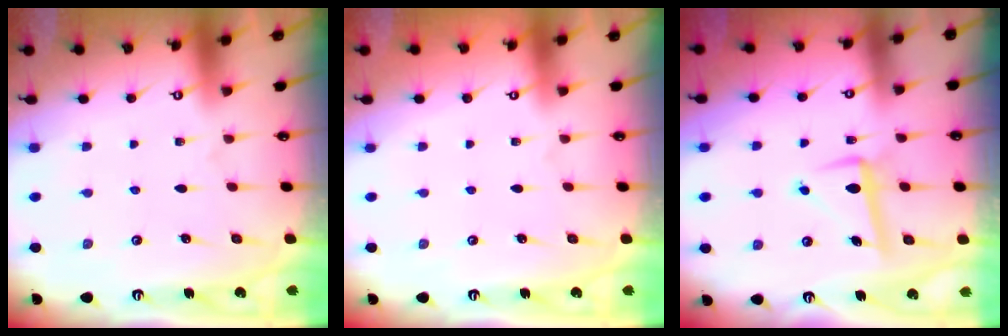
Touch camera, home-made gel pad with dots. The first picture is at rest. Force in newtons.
{"total": 0.0}
{"total": 7.3, "press": 7.1, "slide": 1.8}